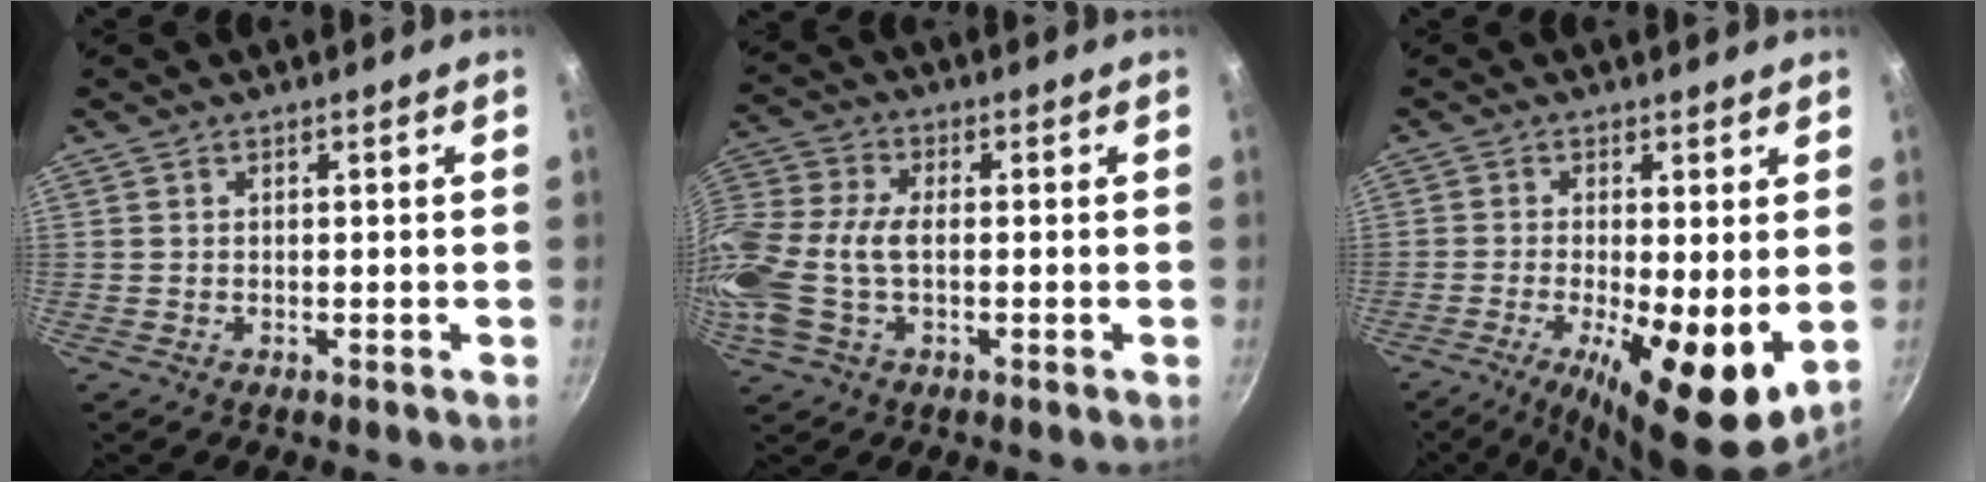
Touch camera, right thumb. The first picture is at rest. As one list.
[{"total": 14.8, "force": [-1.6, 8.9, 11.8], "torque": [-0.266, 0.014, -0.046]}, {"total": 13.1, "force": [-2.6, 4.0, 12.2], "torque": [-0.201, -0.015, -0.037]}]